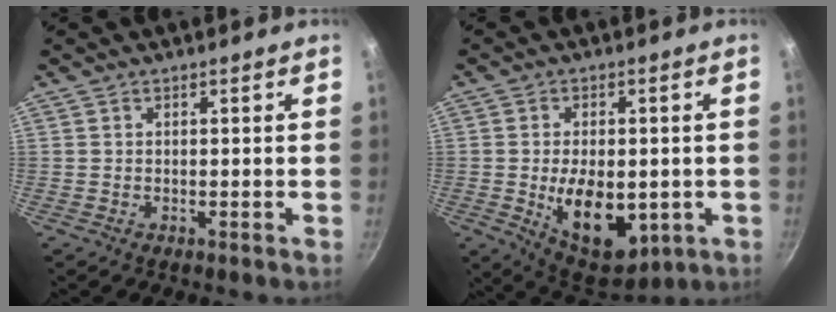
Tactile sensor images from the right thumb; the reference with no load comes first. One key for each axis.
{"total": 14.0, "fx": -2.4, "fy": 8.2, "fz": 11.1, "tx": -0.139, "ty": -0.010, "tz": -0.017}